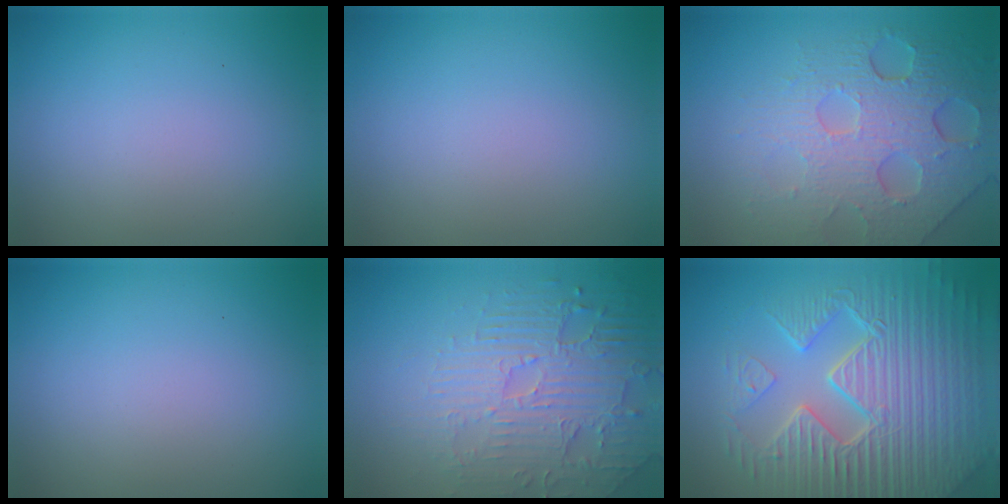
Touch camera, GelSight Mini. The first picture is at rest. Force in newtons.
{"total": 0.0}
{"total": 8.1, "press": 5.4, "slide": 6.1}
{"total": 0.0}
{"total": 4.4, "press": 4.1, "slide": 1.6}
{"total": 10.5, "press": 7.0, "slide": 7.8}